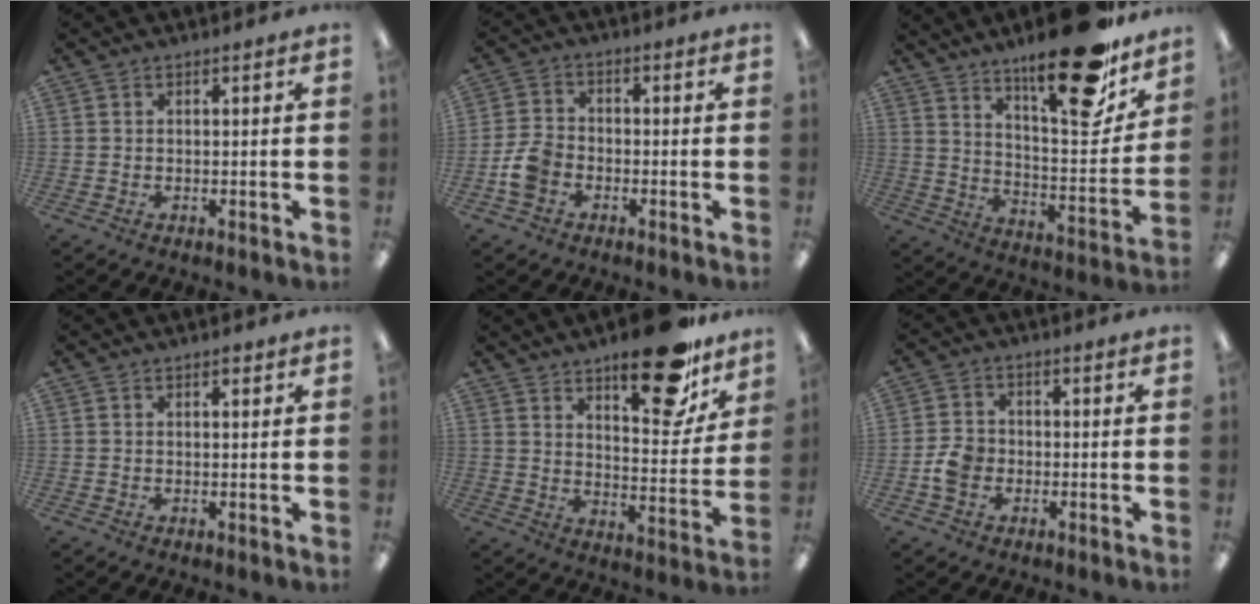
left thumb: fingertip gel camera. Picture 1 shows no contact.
{"total": 6.3, "force": [-2.7, 4.6, 3.4], "torque": [-0.071, 0.016, -0.049]}
{"total": 23.3, "force": [17.5, 6.2, 14.1], "torque": [-0.203, -0.120, 0.281]}
{"total": 1.3, "force": [0.9, 0.4, 0.8], "torque": [-0.010, -0.003, 0.013]}
{"total": 21.5, "force": [14.8, 7.9, 13.4], "torque": [-0.180, -0.090, 0.238]}
{"total": 5.2, "force": [-1.6, 4.2, 2.6], "torque": [-0.050, 0.010, -0.027]}